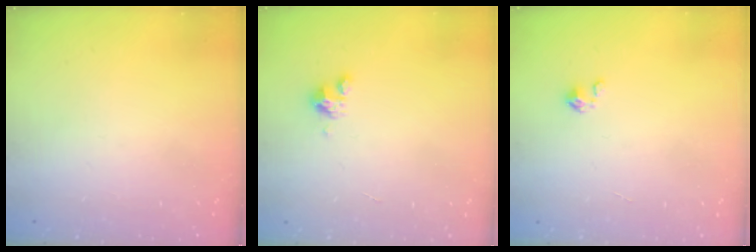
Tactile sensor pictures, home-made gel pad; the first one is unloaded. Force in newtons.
{"total": 2.8, "press": 2.8, "slide": 0.2}
{"total": 0.0}